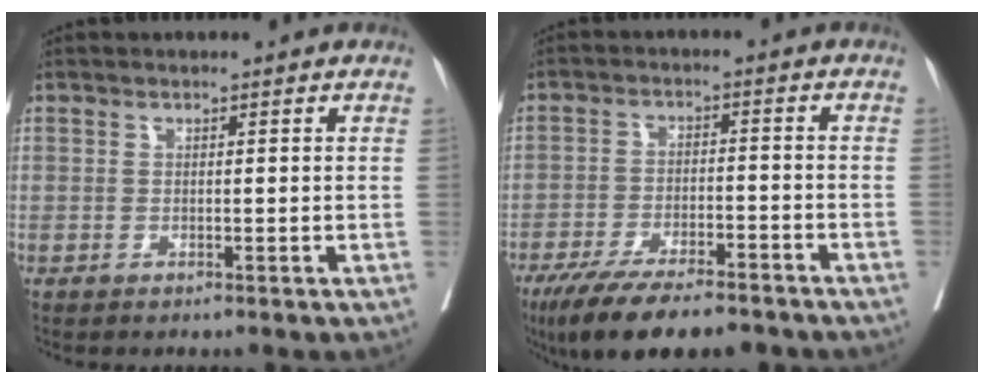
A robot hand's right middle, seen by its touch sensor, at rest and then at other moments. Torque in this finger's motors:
{"motor_torque": [1.11, -1.03, 0.26, 0.14]}